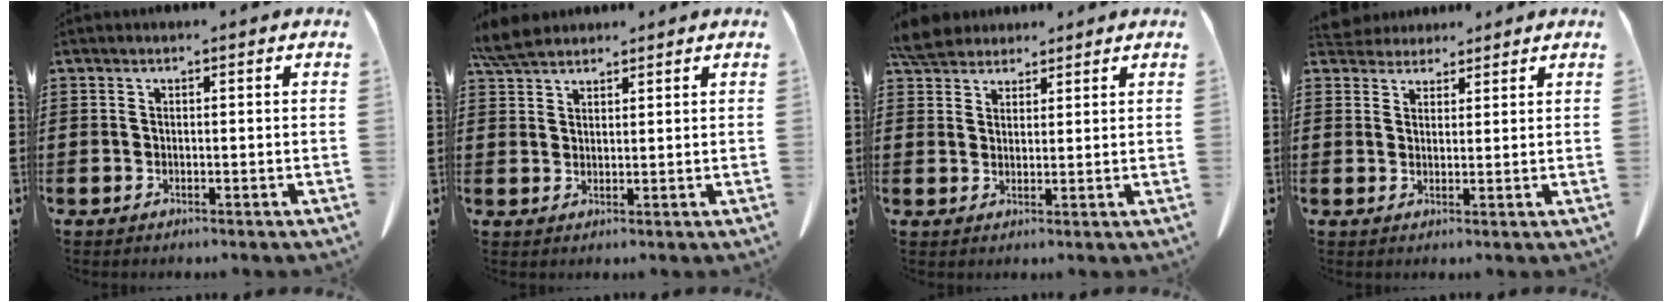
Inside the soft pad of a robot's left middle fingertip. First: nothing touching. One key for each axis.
{"total": 4.5, "fx": 4.0, "fy": 1.0, "fz": 1.7, "tx": -0.045, "ty": -0.003, "tz": 0.079}
{"total": 5.2, "fx": 4.7, "fy": 1.6, "fz": 1.4, "tx": -0.044, "ty": -0.005, "tz": 0.093}
{"total": 3.0, "fx": 2.8, "fy": 0.9, "fz": -0.1, "tx": -0.009, "ty": -0.006, "tz": 0.056}